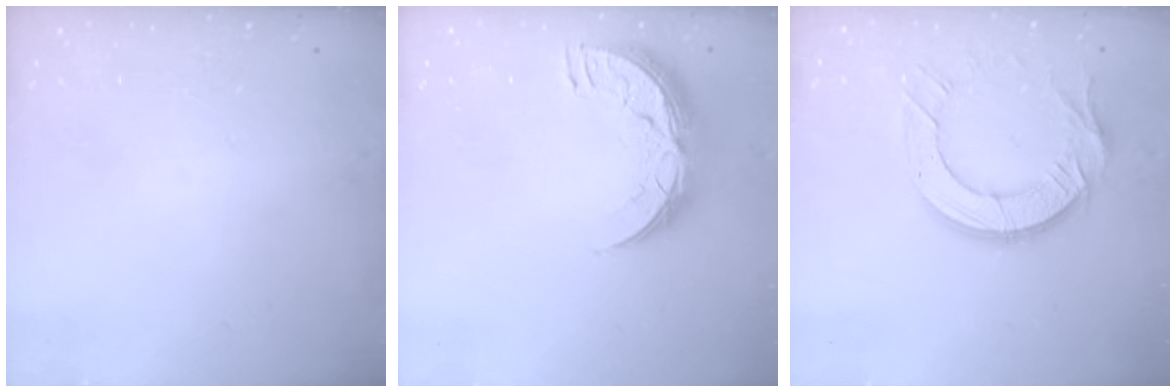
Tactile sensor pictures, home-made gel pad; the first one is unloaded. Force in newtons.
{"total": 11.9, "press": 11.9, "slide": 0.8}
{"total": 12.8, "press": 12.7, "slide": 1.1}